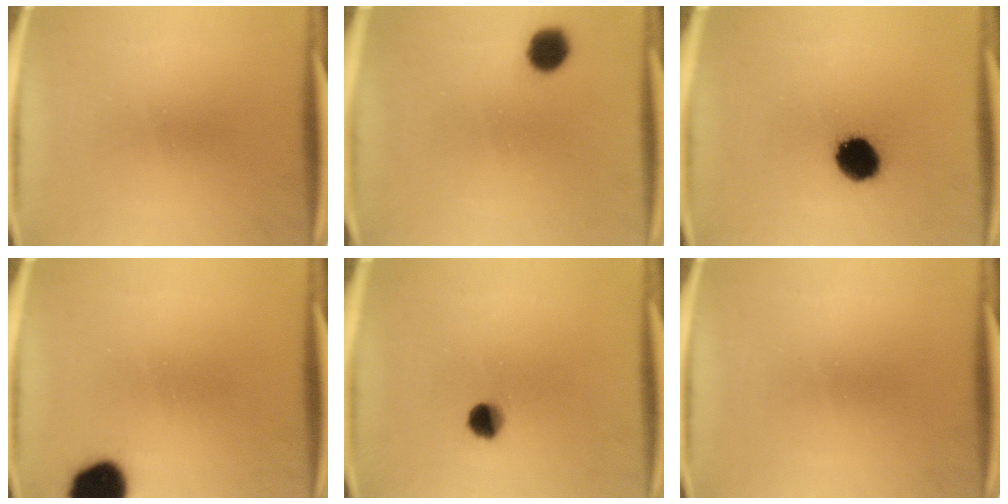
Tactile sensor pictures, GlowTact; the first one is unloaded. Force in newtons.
{"total": 5.9}
{"total": 10.8}
{"total": 11.7}
{"total": 4.1}
{"total": 0.0}